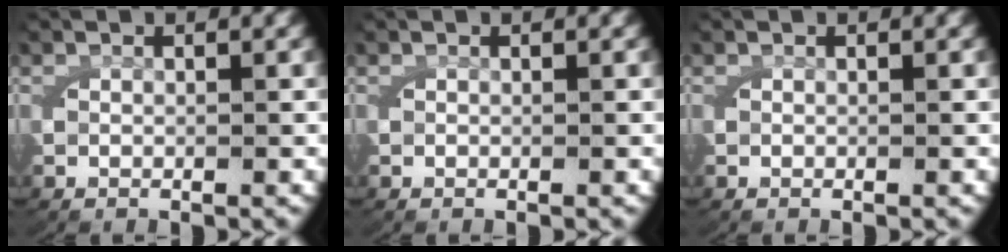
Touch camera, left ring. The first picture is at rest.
{"total": 0.0}
{"total": 0.0}